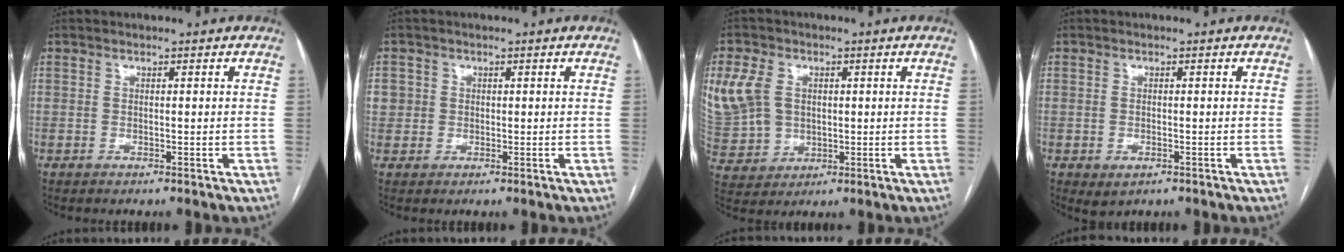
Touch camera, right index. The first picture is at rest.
{"total": 2.9, "force": [0.5, 2.8, 0.2], "torque": [0.005, 0.008, 0.013]}
{"total": 13.0, "force": [3.1, 10.5, 7.0], "torque": [-0.188, 0.017, 0.079]}
{"total": 2.1, "force": [-0.8, 1.3, 1.4], "torque": [-0.025, -0.002, 0.003]}